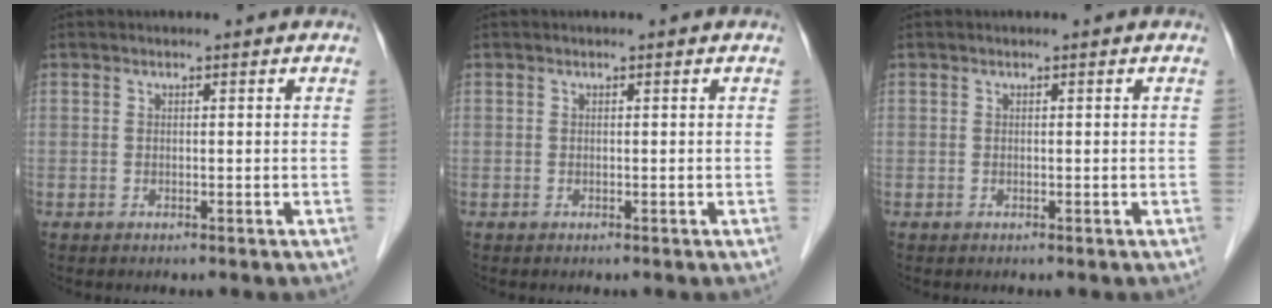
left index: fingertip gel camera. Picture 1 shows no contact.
{"total": 0.0}
{"total": 0.0}